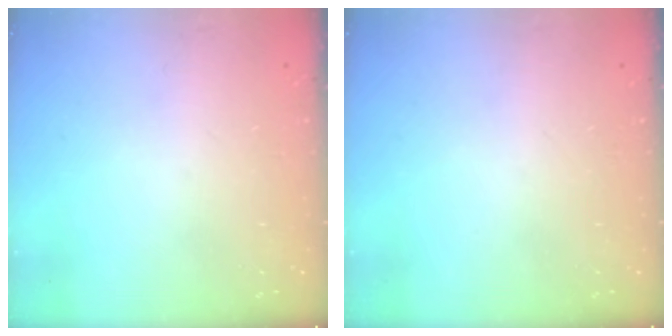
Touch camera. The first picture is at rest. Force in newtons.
{"total": 0.0}